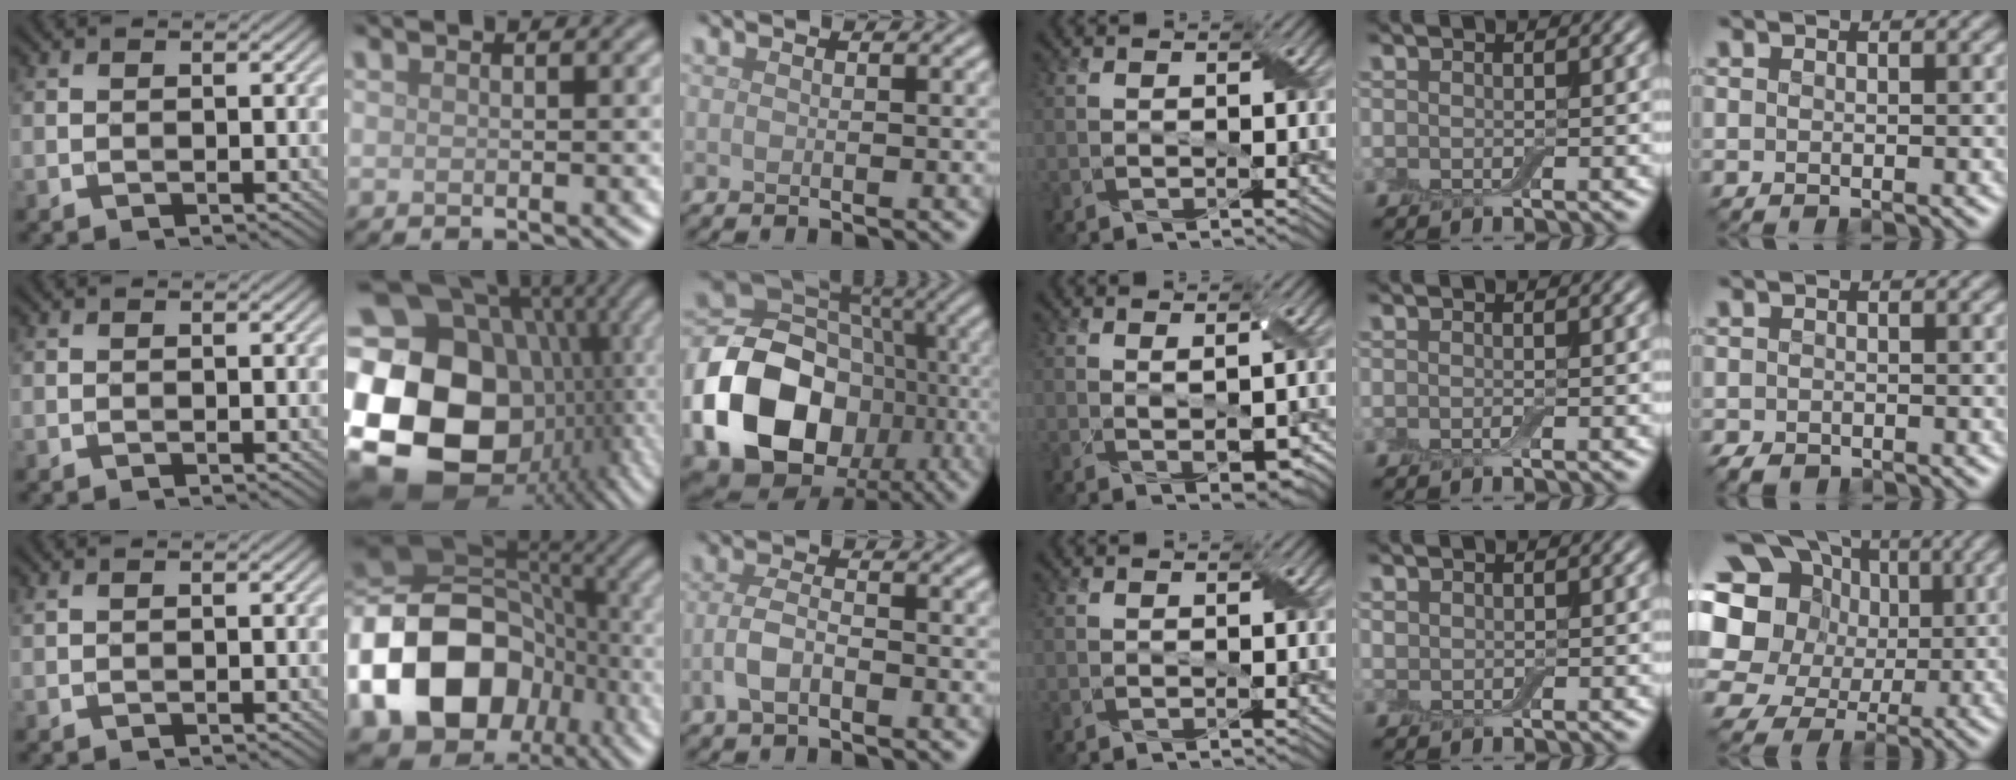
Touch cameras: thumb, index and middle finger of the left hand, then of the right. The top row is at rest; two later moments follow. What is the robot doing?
{"motion": "fold", "object": "aluminum foil"}